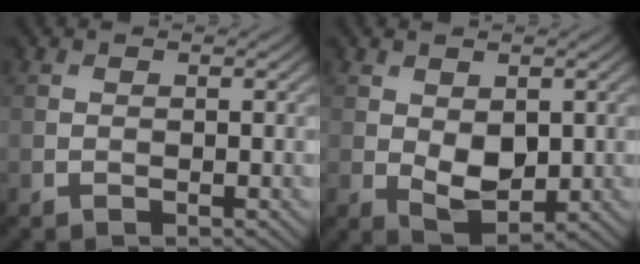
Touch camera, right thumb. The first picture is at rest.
{"total": 4.3, "force": [0.1, 2.7, 3.4], "torque": [-0.065, -0.009, 0.011]}